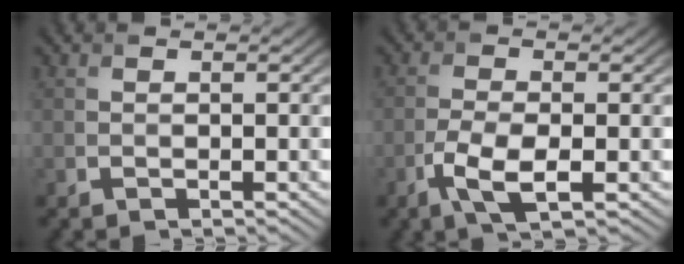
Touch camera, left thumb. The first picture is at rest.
{"total": 5.0, "force": [-2.0, 1.9, 4.2], "torque": [-0.096, -0.003, -0.042]}